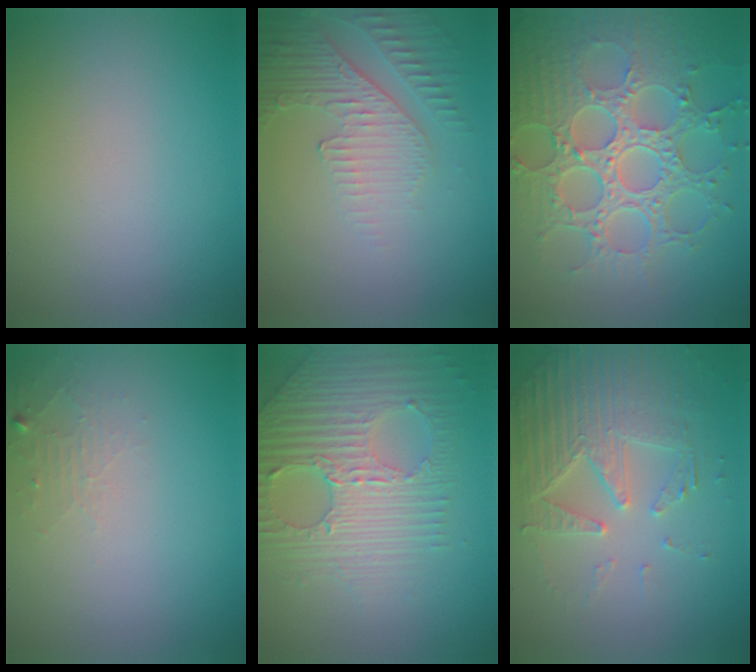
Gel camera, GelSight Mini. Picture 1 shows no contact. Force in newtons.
{"total": 5.0, "press": 3.2, "slide": 3.8}
{"total": 8.9, "press": 6.5, "slide": 6.1}
{"total": 1.3, "press": 1.3, "slide": 0.2}
{"total": 8.0, "press": 5.3, "slide": 6.0}
{"total": 4.4, "press": 4.0, "slide": 1.8}